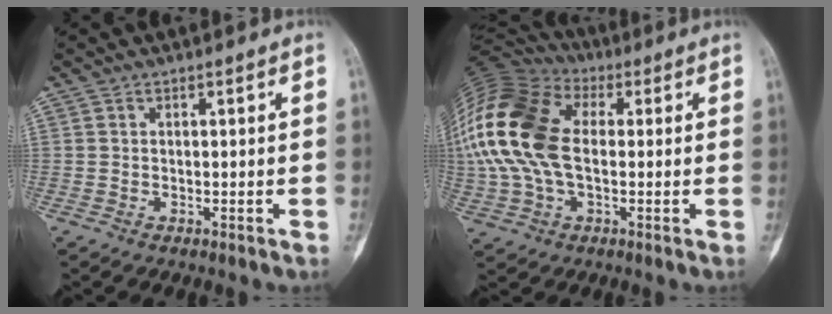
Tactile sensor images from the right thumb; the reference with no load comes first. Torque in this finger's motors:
{"motor_torque": [1.34, 1.19, 1.27, -1.09, 0.55]}